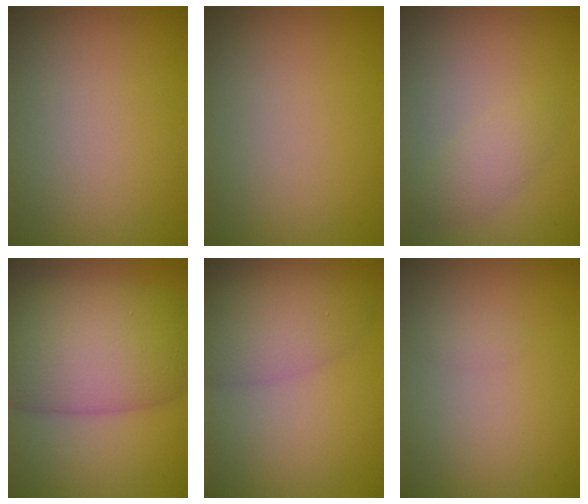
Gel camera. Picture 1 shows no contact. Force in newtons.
{"total": 0.0}
{"total": 1.8, "press": 1.8, "slide": 0.1}
{"total": 11.0, "press": 11.0, "slide": 0.1}
{"total": 4.6, "press": 4.6, "slide": 0.2}
{"total": 0.6, "press": 0.6, "slide": 0.0}